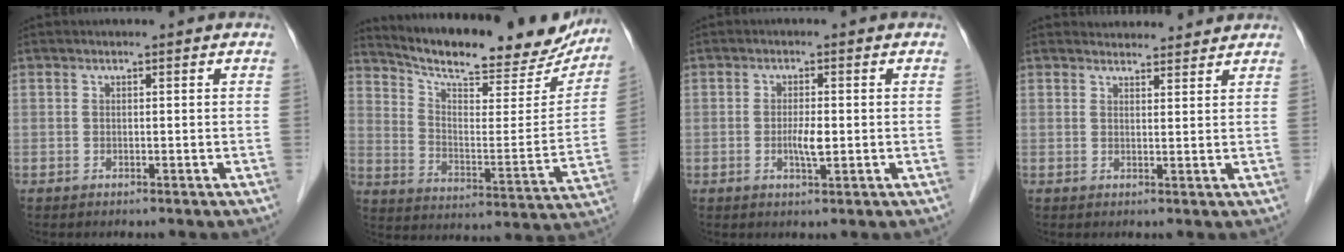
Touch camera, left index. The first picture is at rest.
{"total": 24.0, "force": [21.4, 5.4, 9.5], "torque": [-0.142, -0.038, 0.285]}
{"total": 2.8, "force": [-0.6, 0.6, 2.7], "torque": [-0.052, -0.005, -0.009]}
{"total": 5.7, "force": [5.5, 1.4, 0.6], "torque": [-0.003, 0.012, 0.064]}